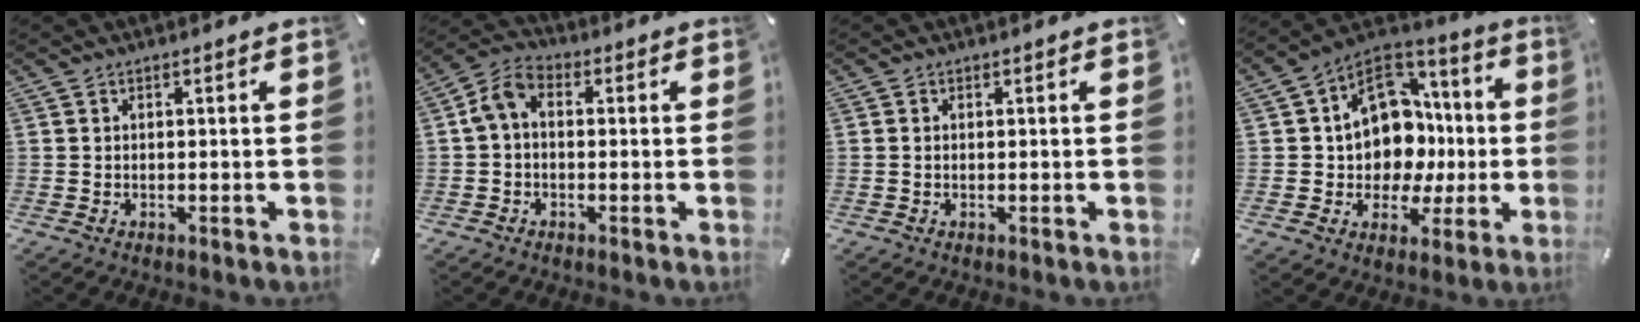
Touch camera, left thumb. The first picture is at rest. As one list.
[{"total": 5.9, "force": [-0.1, 4.1, 4.1], "torque": [-0.098, 0.006, -0.005]}, {"total": 0.7, "force": [0.0, 0.5, 0.4], "torque": [-0.009, 0.003, -0.001]}, {"total": 14.0, "force": [1.7, 12.4, 6.3], "torque": [-0.101, -0.037, 0.039]}]